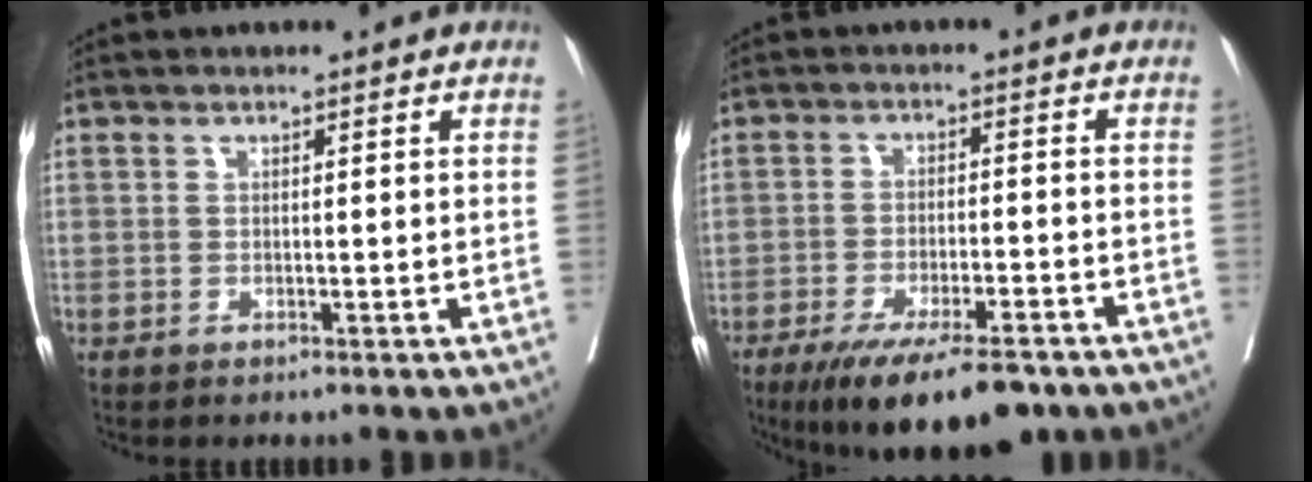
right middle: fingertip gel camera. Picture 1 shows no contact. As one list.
[{"total": 12.8, "force": [-9.3, 3.0, 8.2], "torque": [-0.122, -0.021, -0.147]}]